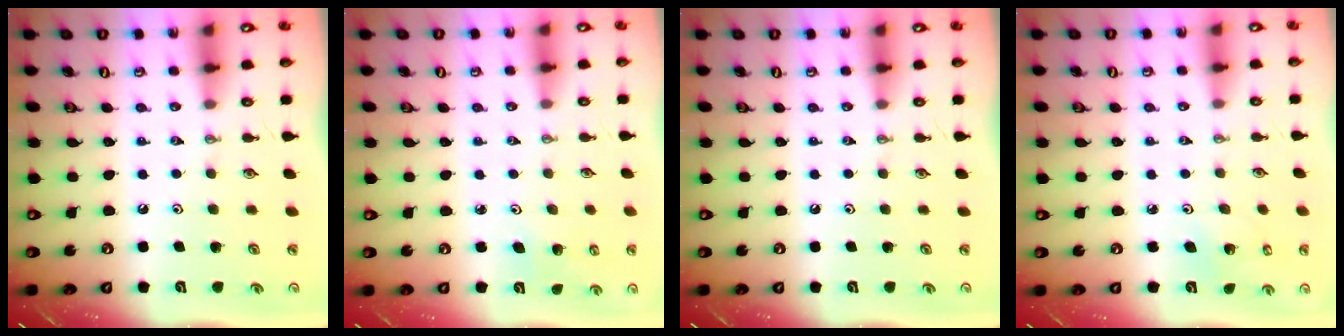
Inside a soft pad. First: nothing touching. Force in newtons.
{"total": 3.0, "press": 2.9, "slide": 0.9}
{"total": 0.0}
{"total": 3.3, "press": 3.3, "slide": 0.2}